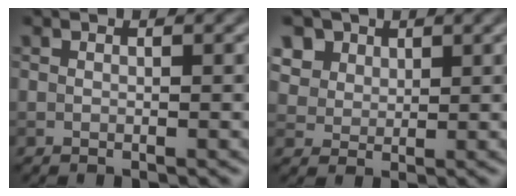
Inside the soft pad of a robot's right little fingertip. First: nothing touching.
{"total": 6.6, "force": [4.0, 4.7, 2.5], "torque": [-0.073, 0.002, 0.072]}